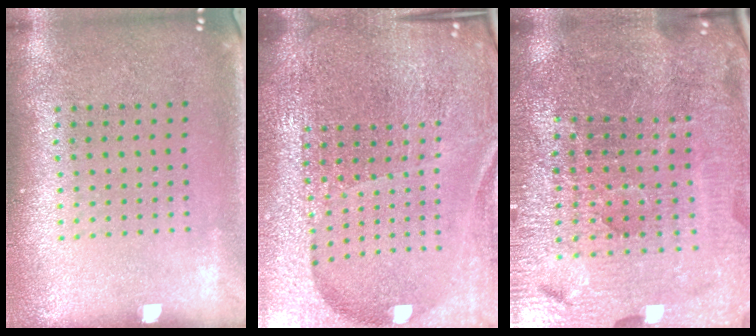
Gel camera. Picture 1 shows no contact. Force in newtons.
{"total": 6.4, "press": 5.6, "slide": 3.1}
{"total": 5.0, "press": 4.8, "slide": 1.5}